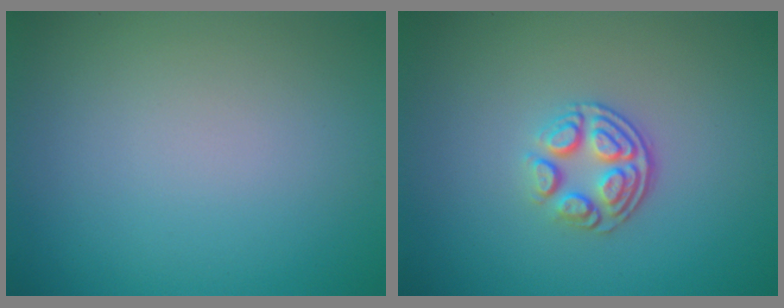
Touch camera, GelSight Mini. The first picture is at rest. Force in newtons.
{"total": 3.4, "press": 2.6, "slide": 2.3}